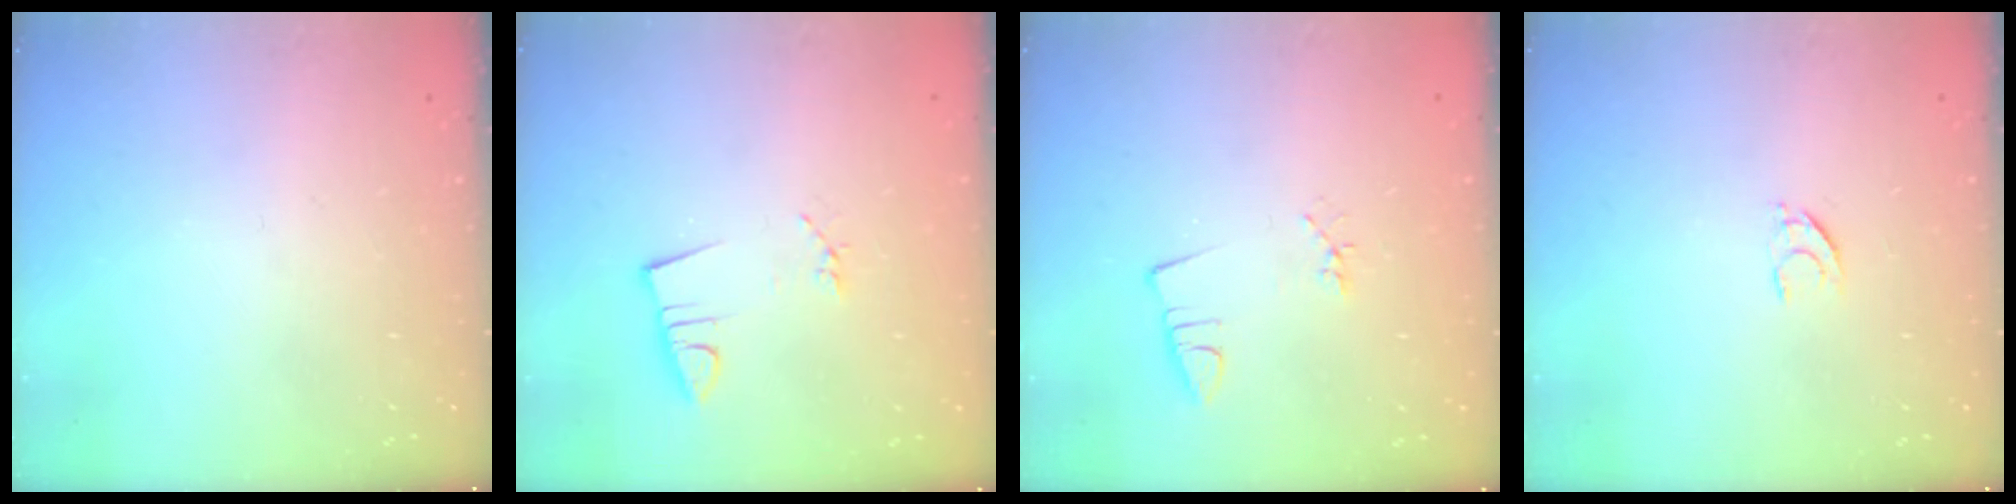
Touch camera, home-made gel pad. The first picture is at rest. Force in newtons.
{"total": 2.8, "press": 1.4, "slide": 2.4}
{"total": 2.0, "press": 1.4, "slide": 1.4}
{"total": 4.9, "press": 4.8, "slide": 0.4}